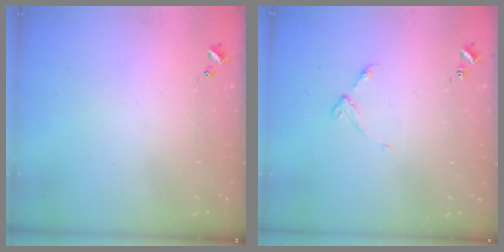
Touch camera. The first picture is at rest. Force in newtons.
{"total": 4.9, "press": 4.9, "slide": 0.6}